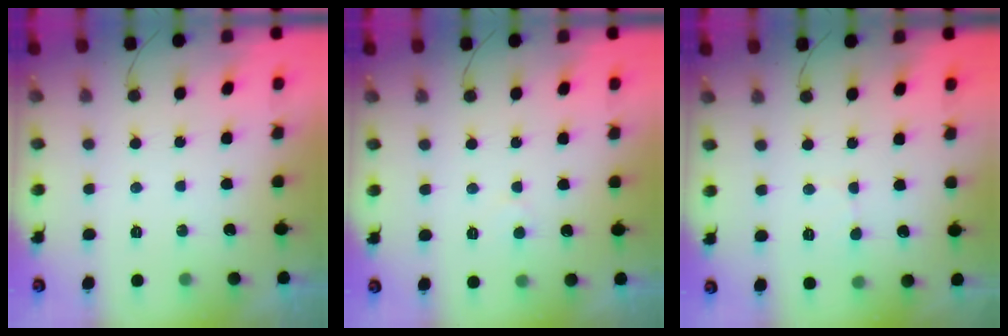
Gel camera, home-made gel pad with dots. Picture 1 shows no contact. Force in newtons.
{"total": 3.0, "press": 3.0, "slide": 0.2}
{"total": 5.0, "press": 4.9, "slide": 0.5}